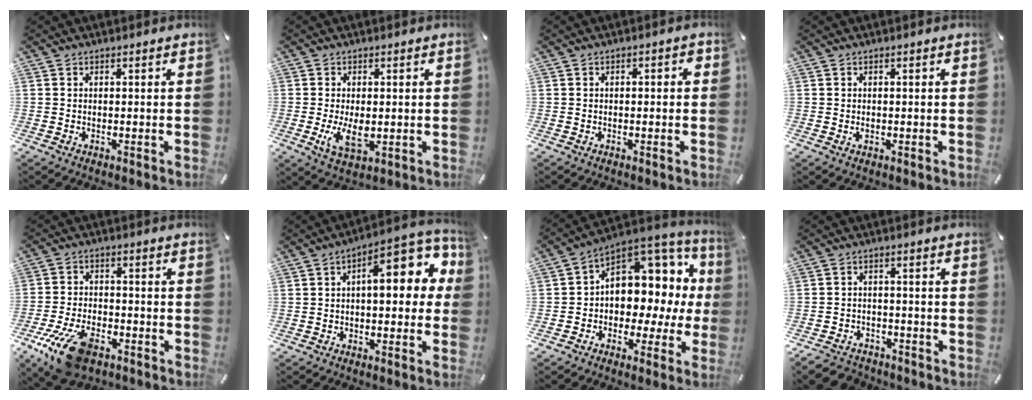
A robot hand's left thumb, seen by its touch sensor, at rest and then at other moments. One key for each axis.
{"total": 6.3, "fx": -0.5, "fy": 3.5, "fz": 5.2, "tx": -0.101, "ty": -0.010, "tz": -0.013}
{"total": 1.7, "fx": -0.5, "fy": 0.8, "fz": 1.4, "tx": -0.024, "ty": 0.004, "tz": -0.010}
{"total": 0.7, "fx": 0.0, "fy": 0.5, "fz": 0.4, "tx": -0.010, "ty": 0.001, "tz": -0.002}
{"total": 12.3, "fx": -7.0, "fy": 6.3, "fz": 7.9, "tx": -0.159, "ty": 0.032, "tz": -0.126}
{"total": 14.1, "fx": 3.6, "fy": 6.3, "fz": 12.1, "tx": -0.150, "ty": -0.027, "tz": 0.055}
{"total": 9.4, "fx": 2.8, "fy": 7.9, "fz": 4.4, "tx": -0.049, "ty": -0.054, "tz": 0.050}
{"total": 4.8, "fx": -3.8, "fy": 2.7, "fz": 1.2, "tx": -0.028, "ty": 0.020, "tz": -0.074}